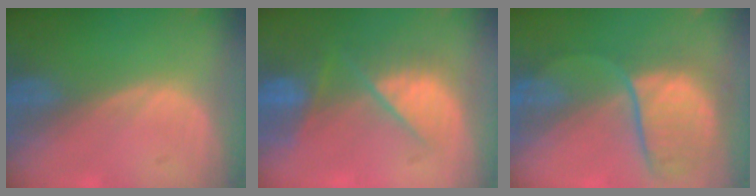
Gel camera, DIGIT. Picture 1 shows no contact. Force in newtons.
{"total": 9.6, "press": 8.2, "slide": 5.0}
{"total": 9.1, "press": 8.7, "slide": 2.7}